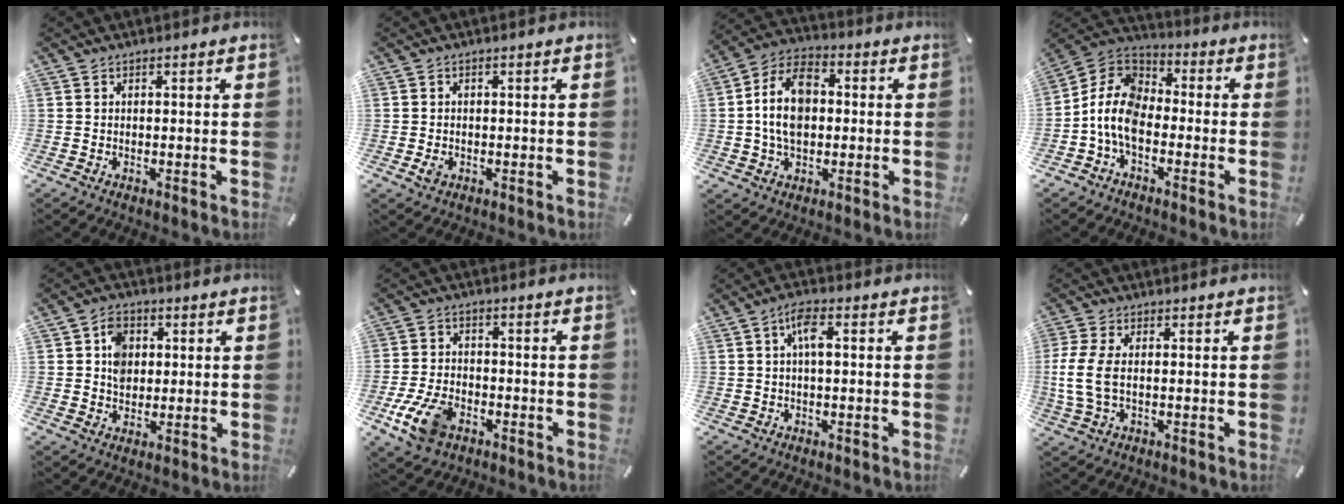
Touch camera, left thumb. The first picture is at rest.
{"total": 1.9, "force": [-0.6, 1.4, 1.1], "torque": [-0.019, 0.002, -0.009]}
{"total": 12.3, "force": [0.1, 8.6, 8.8], "torque": [-0.184, 0.016, 0.001]}
{"total": 10.3, "force": [-4.8, 6.6, 6.4], "torque": [-0.159, 0.007, -0.100]}
{"total": 6.0, "force": [0.9, 5.2, 3.0], "torque": [-0.042, 0.003, 0.014]}
{"total": 9.7, "force": [-4.6, 6.1, 6.0], "torque": [-0.132, 0.014, -0.083]}
{"total": 4.6, "force": [0.5, 1.7, 4.2], "torque": [-0.075, 0.009, 0.004]}
{"total": 8.0, "force": [0.0, 4.0, 6.9], "torque": [-0.152, -0.004, 0.000]}